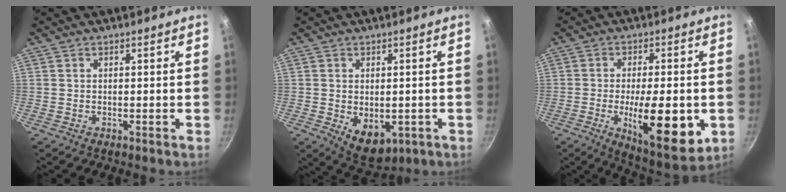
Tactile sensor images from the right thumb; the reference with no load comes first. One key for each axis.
{"total": 7.6, "fx": -1.4, "fy": 5.0, "fz": 5.6, "tx": -0.068, "ty": -0.010, "tz": -0.003}
{"total": 16.8, "fx": -3.7, "fy": 5.9, "fz": 15.3, "tx": -0.211, "ty": -0.007, "tz": -0.049}